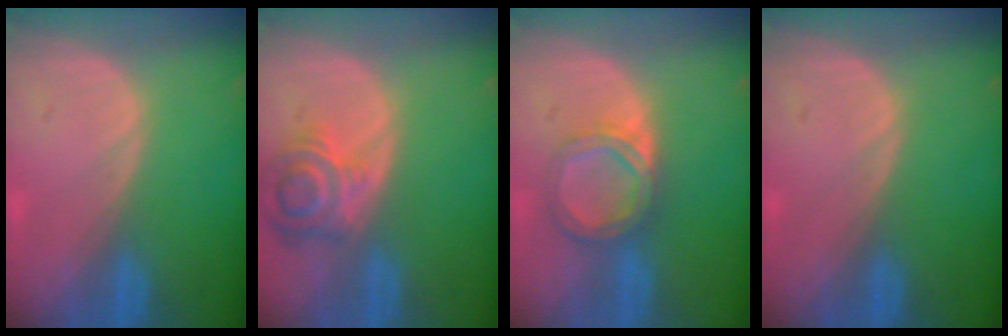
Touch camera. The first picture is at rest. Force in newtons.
{"total": 6.9, "press": 6.4, "slide": 2.7}
{"total": 5.5, "press": 5.2, "slide": 1.9}
{"total": 0.0}